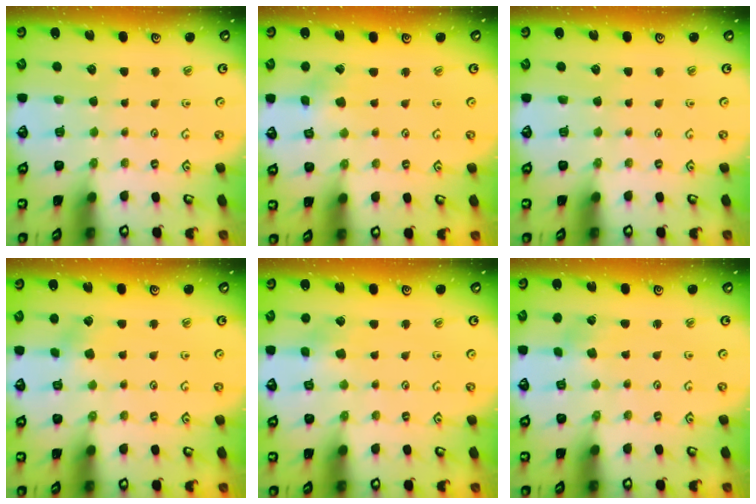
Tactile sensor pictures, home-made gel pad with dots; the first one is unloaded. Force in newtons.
{"total": 2.2, "press": 2.2, "slide": 0.1}
{"total": 0.0}
{"total": 2.7, "press": 2.7, "slide": 0.4}
{"total": 3.4, "press": 3.3, "slide": 0.6}
{"total": 2.7, "press": 2.7, "slide": 0.3}